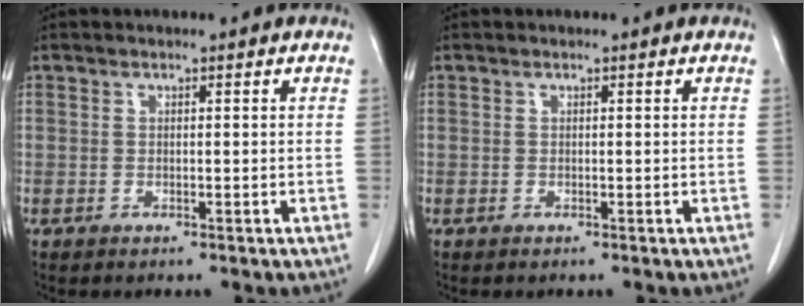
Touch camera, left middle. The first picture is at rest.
{"total": 0.0}